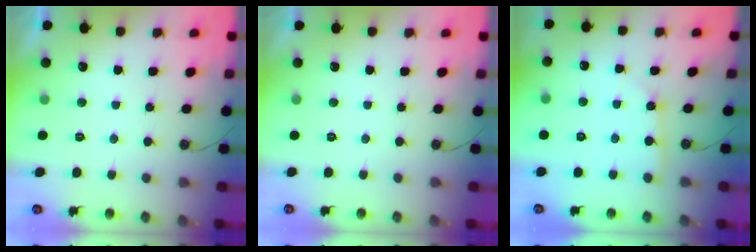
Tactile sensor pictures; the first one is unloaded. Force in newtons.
{"total": 0.0}
{"total": 1.8, "press": 1.8, "slide": 0.2}